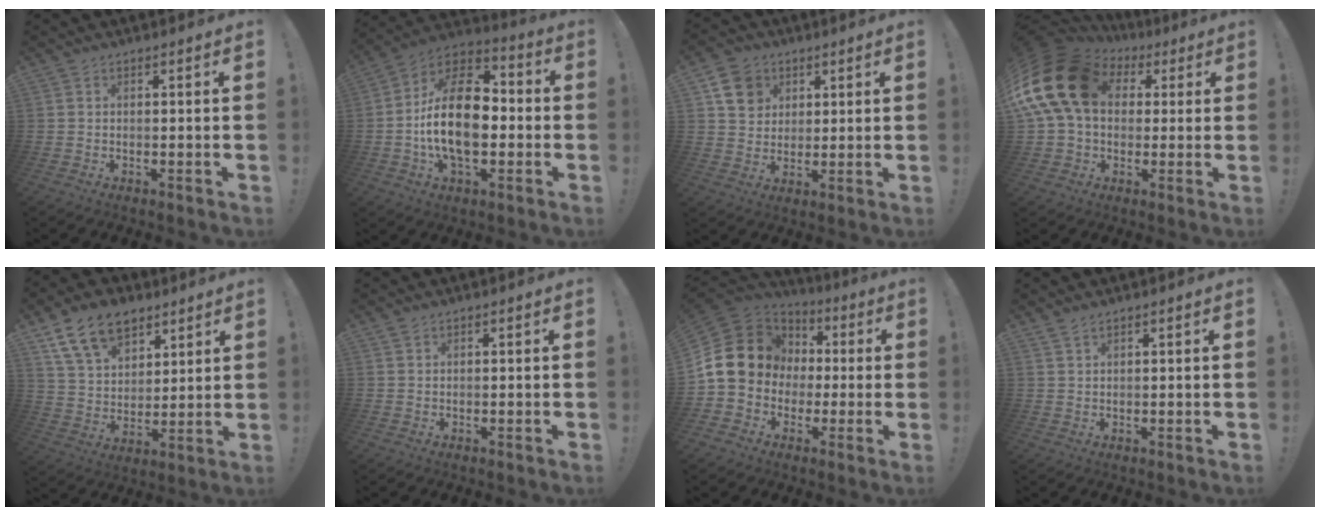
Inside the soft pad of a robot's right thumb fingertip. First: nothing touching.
{"total": 21.6, "force": [-2.4, 12.2, 17.7], "torque": [-0.328, 0.018, -0.042]}
{"total": 10.7, "force": [5.1, 8.6, 3.7], "torque": [-0.043, -0.021, 0.102]}
{"total": 21.7, "force": [5.5, 15.6, 14.1], "torque": [-0.259, -0.013, 0.109]}
{"total": 14.8, "force": [9.0, 9.5, 7.0], "torque": [-0.114, -0.048, 0.170]}
{"total": 0.5, "force": [0.4, 0.2, 0.2], "torque": [-0.011, 0.003, 0.010]}
{"total": 17.3, "force": [2.2, 15.1, 8.3], "torque": [-0.137, 0.002, 0.065]}
{"total": 1.8, "force": [1.6, 0.5, 0.6], "torque": [-0.006, -0.010, 0.029]}